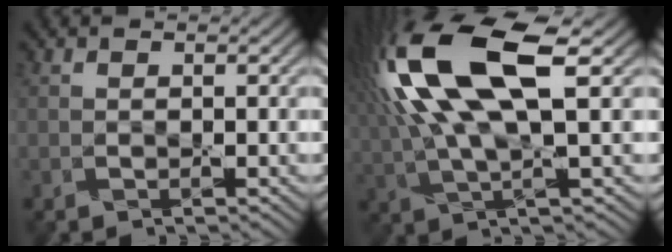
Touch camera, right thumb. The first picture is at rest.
{"total": 15.6, "force": [4.4, 5.3, 14.0], "torque": [-0.327, 0.020, 0.079]}